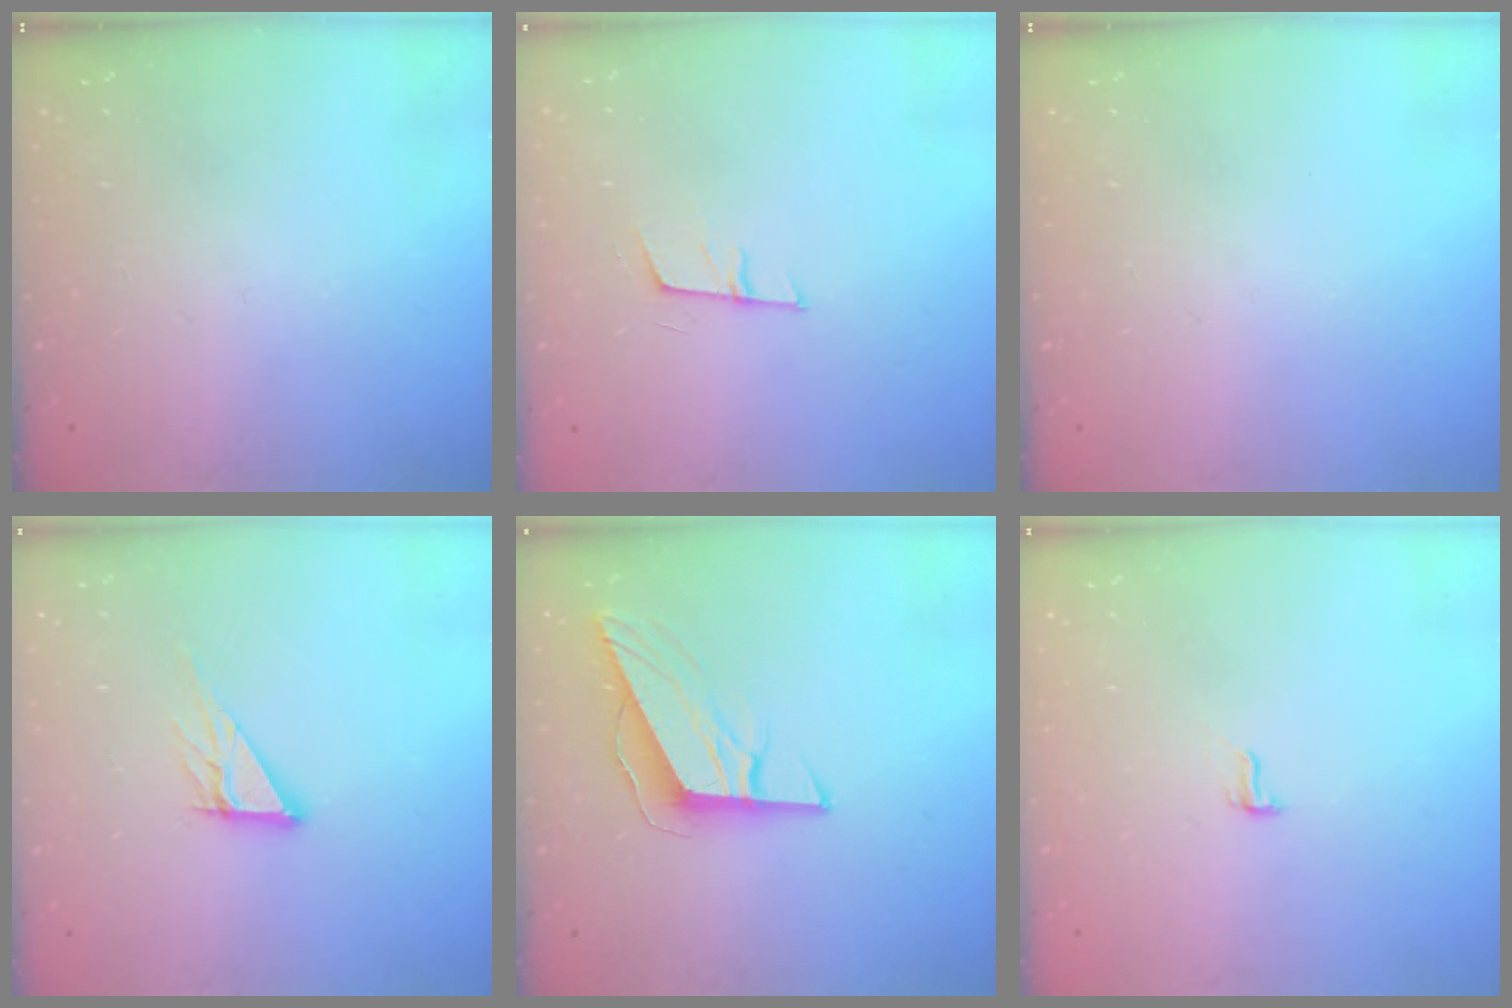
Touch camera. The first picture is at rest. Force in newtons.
{"total": 6.2, "press": 5.6, "slide": 2.7}
{"total": 0.0}
{"total": 8.0, "press": 8.0, "slide": 0.7}
{"total": 9.7, "press": 9.4, "slide": 2.3}
{"total": 5.1, "press": 4.7, "slide": 2.0}